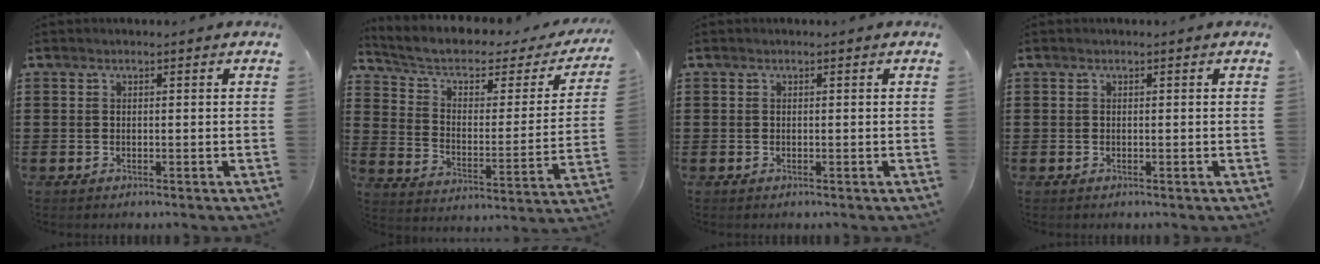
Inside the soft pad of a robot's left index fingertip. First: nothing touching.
{"total": 5.3, "force": [3.4, 2.4, 3.4], "torque": [-0.084, -0.021, 0.052]}
{"total": 0.0}
{"total": 0.0}